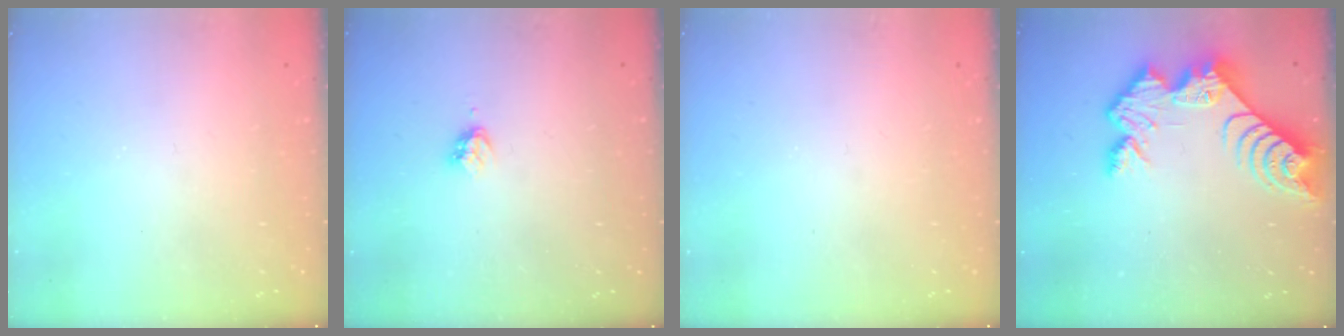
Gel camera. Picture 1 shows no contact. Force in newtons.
{"total": 3.2, "press": 3.1, "slide": 0.5}
{"total": 0.0}
{"total": 12.1, "press": 12.1, "slide": 0.8}